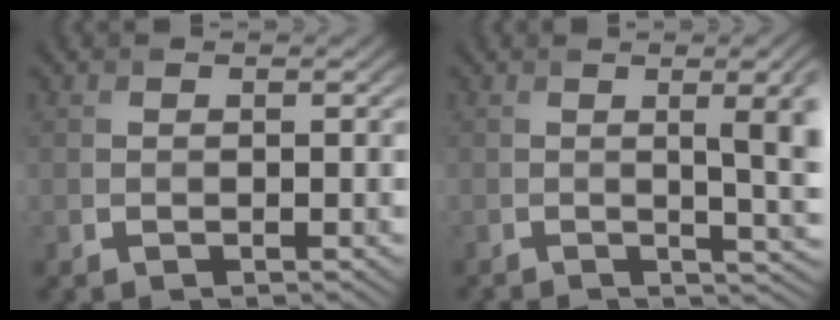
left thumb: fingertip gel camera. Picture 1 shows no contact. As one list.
[{"total": 9.2, "force": [-0.3, 2.9, 8.8], "torque": [-0.090, 0.012, -0.001]}]